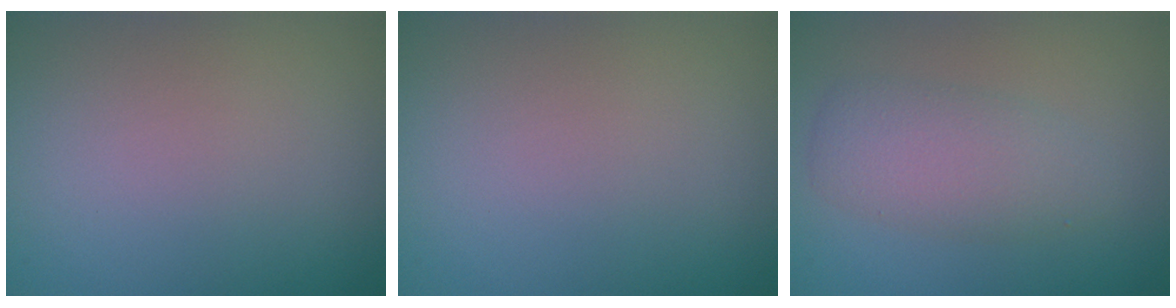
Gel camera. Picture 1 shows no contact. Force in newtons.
{"total": 0.0}
{"total": 2.9, "press": 2.9, "slide": 0.2}